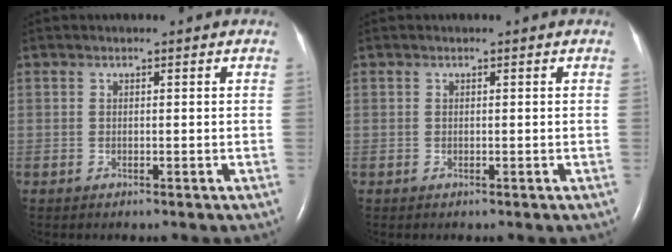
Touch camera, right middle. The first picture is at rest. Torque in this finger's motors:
{"motor_torque": [0.05, -0.06, -0.05, -0.02]}